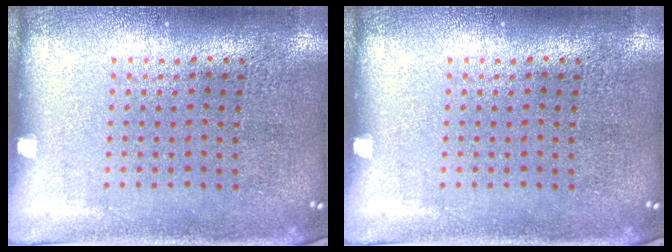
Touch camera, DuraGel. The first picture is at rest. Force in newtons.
{"total": 0.0}